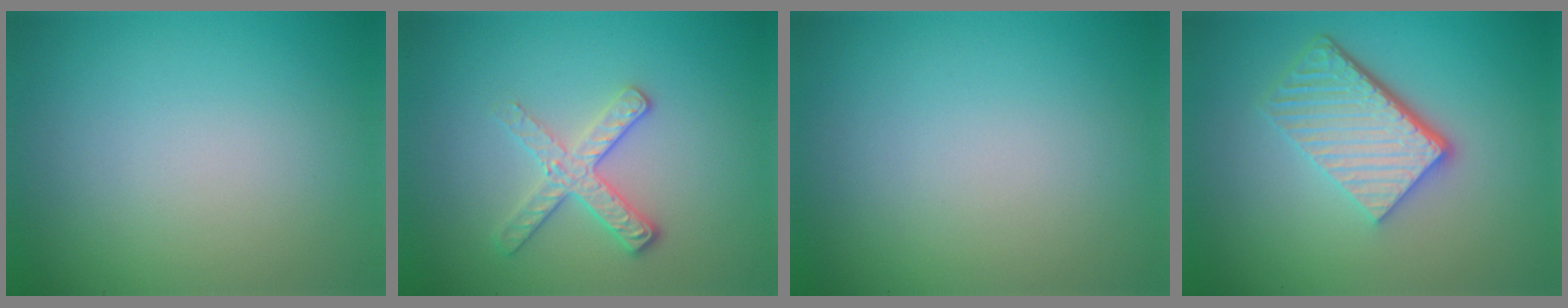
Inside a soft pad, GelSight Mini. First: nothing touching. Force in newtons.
{"total": 2.7, "press": 2.4, "slide": 1.2}
{"total": 0.0}
{"total": 6.0, "press": 4.1, "slide": 4.3}